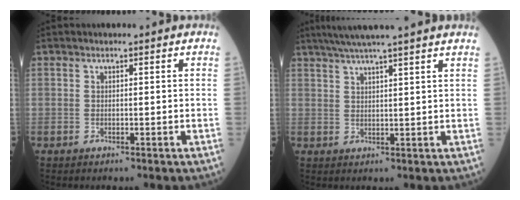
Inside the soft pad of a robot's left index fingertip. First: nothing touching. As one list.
[{"total": 10.7, "force": [9.0, -1.2, 5.7], "torque": [-0.093, 0.029, 0.120]}]